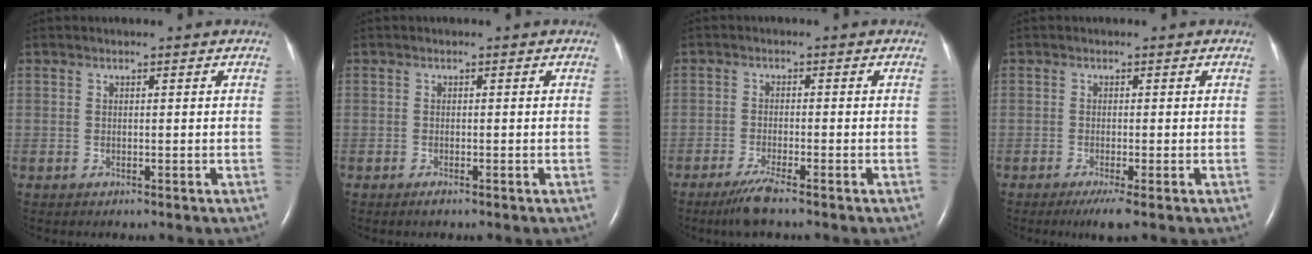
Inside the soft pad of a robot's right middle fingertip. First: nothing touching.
{"total": 0.7, "force": [-0.6, 0.0, 0.5], "torque": [-0.013, -0.002, -0.009]}
{"total": 3.8, "force": [-2.8, -0.1, 2.6], "torque": [-0.061, -0.012, -0.056]}
{"total": 2.9, "force": [-1.7, 0.0, 2.4], "torque": [-0.044, -0.011, -0.030]}